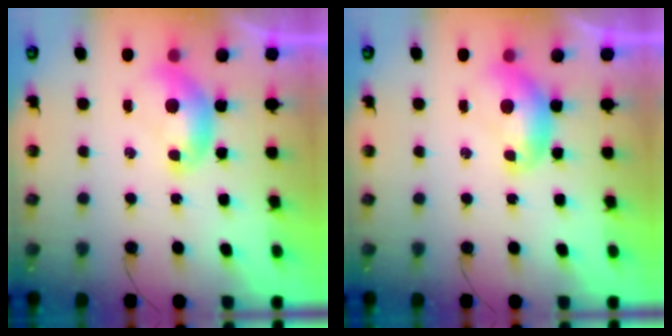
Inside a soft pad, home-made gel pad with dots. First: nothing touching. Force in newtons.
{"total": 1.1, "press": 1.1, "slide": 0.2}